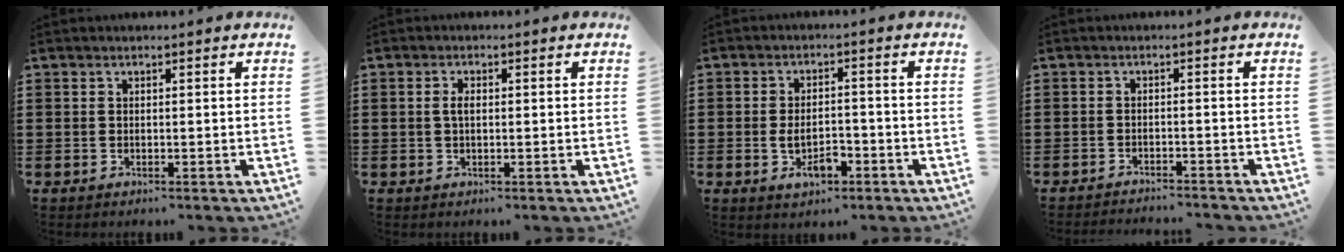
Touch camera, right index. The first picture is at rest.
{"total": 1.8, "force": [0.1, 0.8, 1.6], "torque": [-0.032, 0.004, 0.000]}
{"total": 4.7, "force": [-1.9, 2.3, 3.7], "torque": [-0.070, 0.006, -0.035]}
{"total": 2.0, "force": [-2.0, 0.0, -0.2], "torque": [-0.002, 0.004, -0.043]}